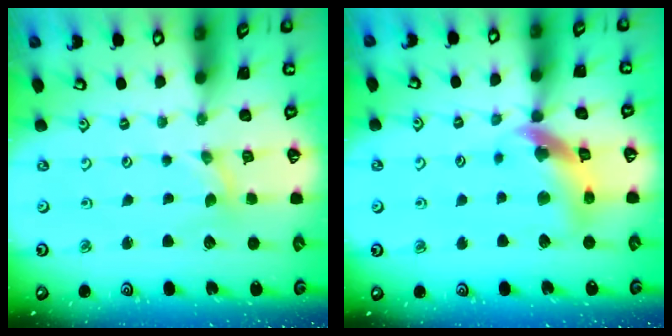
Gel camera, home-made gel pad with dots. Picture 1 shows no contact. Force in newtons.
{"total": 13.8, "press": 13.7, "slide": 1.6}